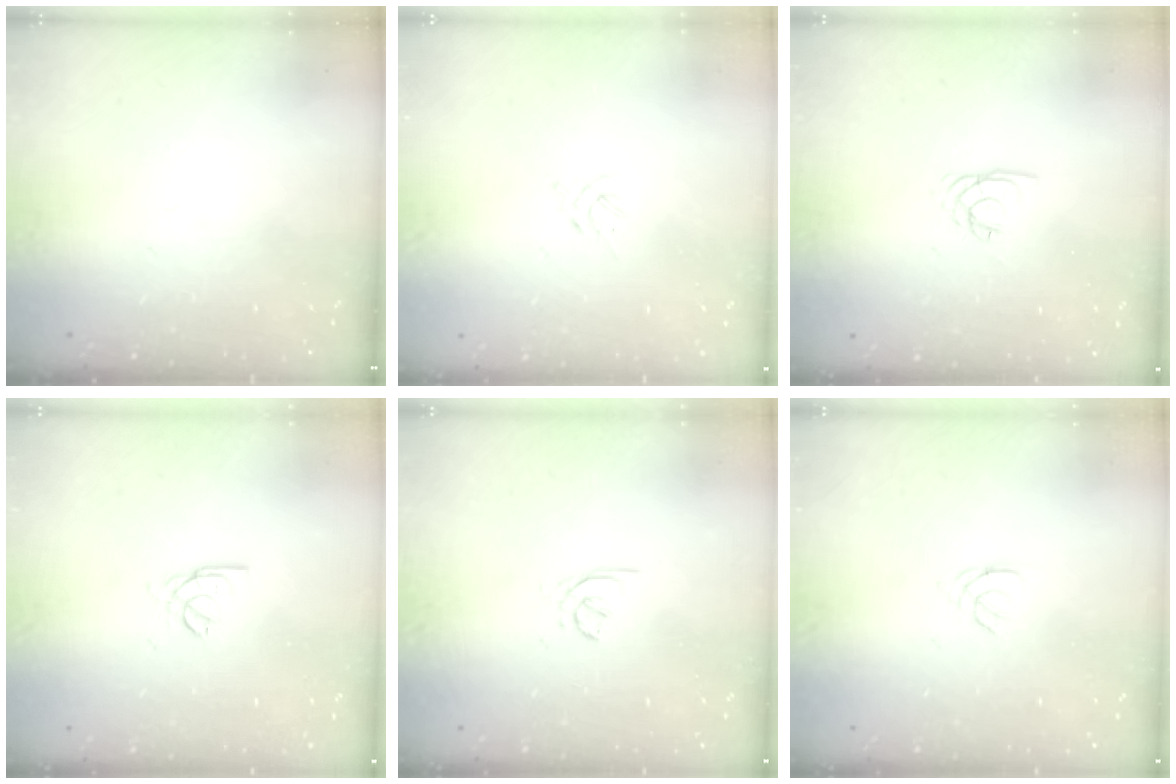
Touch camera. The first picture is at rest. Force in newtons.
{"total": 3.8, "press": 3.7, "slide": 0.8}
{"total": 2.2, "press": 2.2, "slide": 0.3}
{"total": 2.2, "press": 2.1, "slide": 0.6}
{"total": 2.0, "press": 1.9, "slide": 0.5}
{"total": 1.2, "press": 1.2, "slide": 0.3}